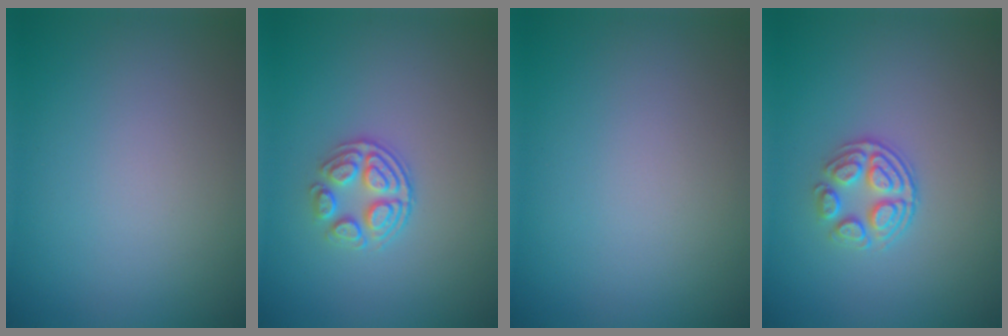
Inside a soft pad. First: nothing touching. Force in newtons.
{"total": 3.1, "press": 2.6, "slide": 1.8}
{"total": 0.0}
{"total": 3.1, "press": 2.6, "slide": 1.8}